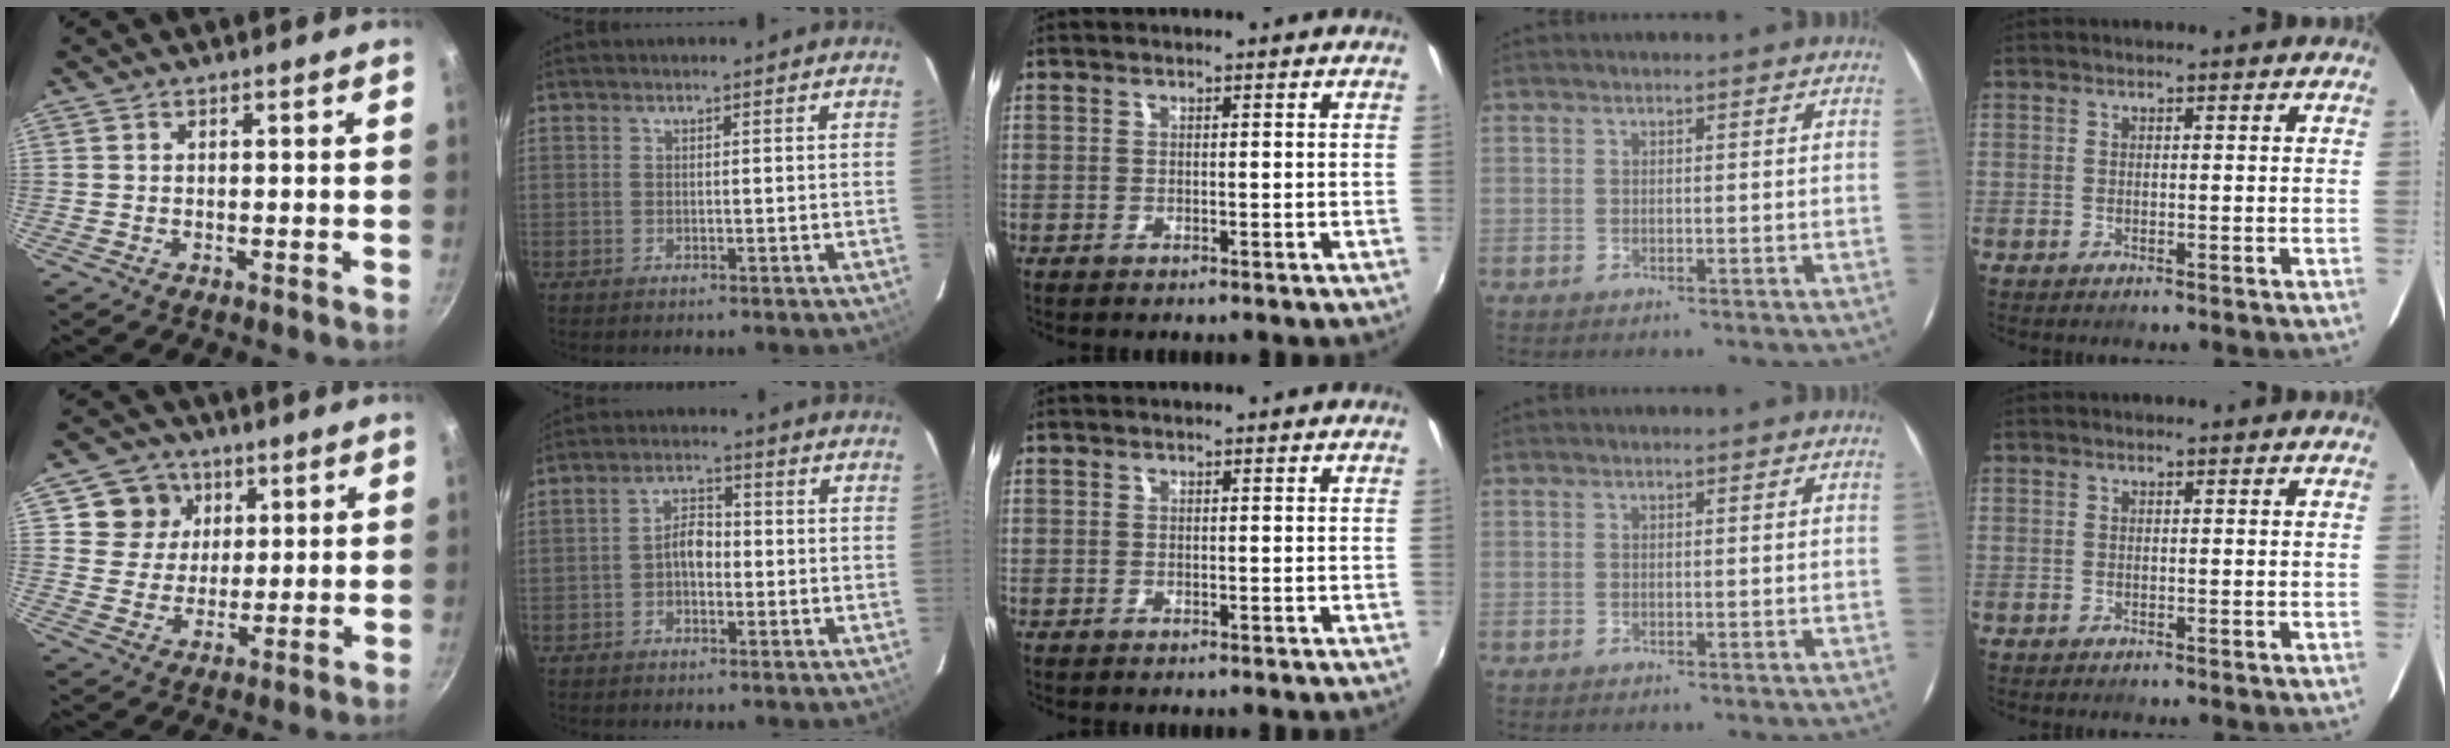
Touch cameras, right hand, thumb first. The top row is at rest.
{"thumb": {"total": 8.4, "force": [3.3, 7.5, 1.9], "torque": [0.006, -0.008, 0.050]}, "index": {"total": 3.9, "force": [-1.0, 2.3, 3.0], "torque": [-0.052, 0.013, -0.016]}}